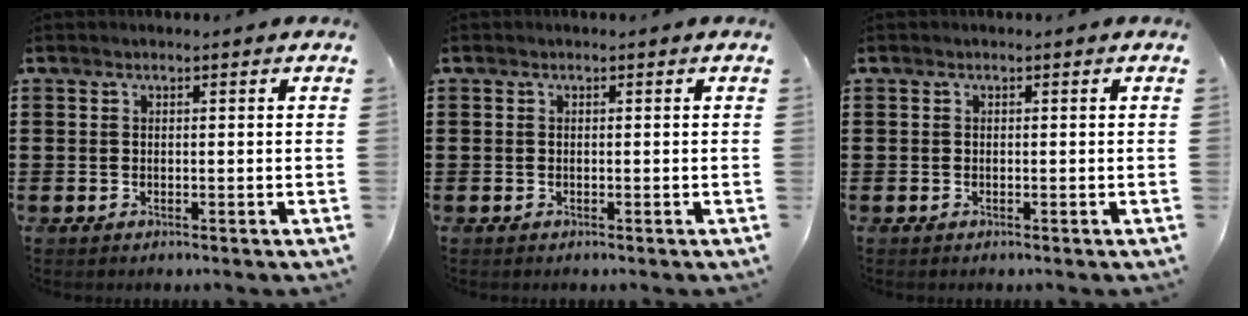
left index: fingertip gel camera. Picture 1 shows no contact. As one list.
[{"total": 0.0}, {"total": 0.0}]